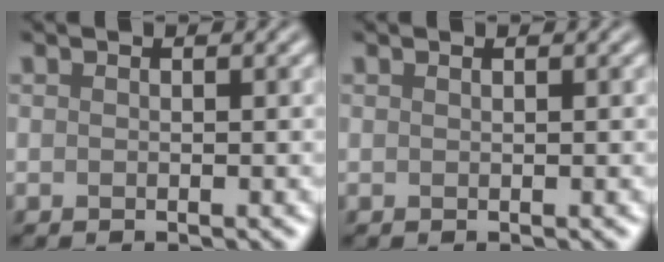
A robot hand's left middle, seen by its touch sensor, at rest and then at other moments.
{"total": 0.0}